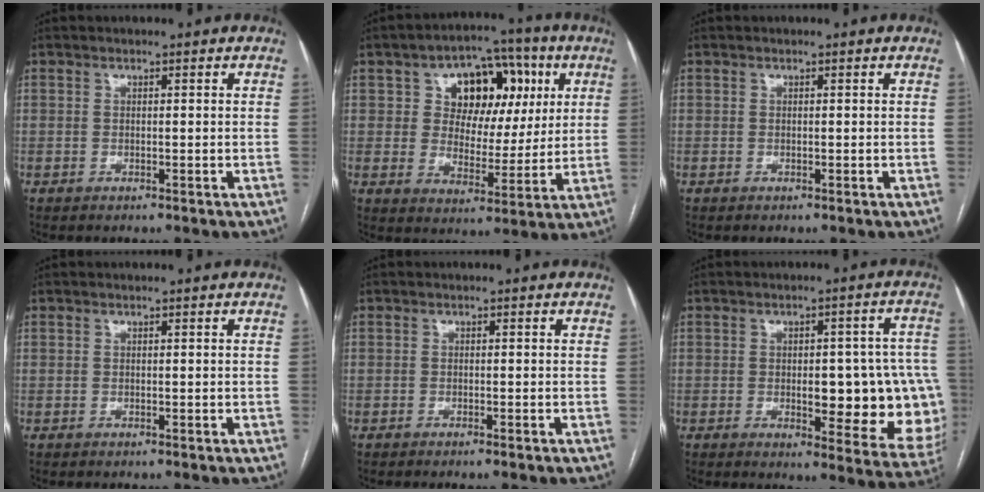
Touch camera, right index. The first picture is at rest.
{"total": 12.8, "force": [4.4, 8.4, 8.6], "torque": [-0.108, 0.041, 0.073]}
{"total": 0.0}
{"total": 0.0}
{"total": 1.0, "force": [-0.8, -0.2, 0.7], "torque": [-0.012, 0.000, -0.012]}
{"total": 18.3, "force": [-2.5, 5.2, 17.3], "torque": [-0.136, 0.022, -0.009]}